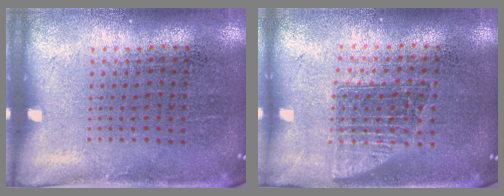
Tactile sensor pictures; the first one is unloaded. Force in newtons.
{"total": 1.5, "press": 1.2, "slide": 0.9}